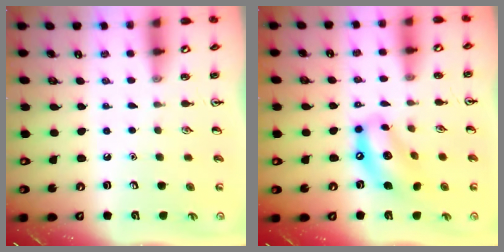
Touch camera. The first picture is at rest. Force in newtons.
{"total": 12.9, "press": 12.3, "slide": 4.0}